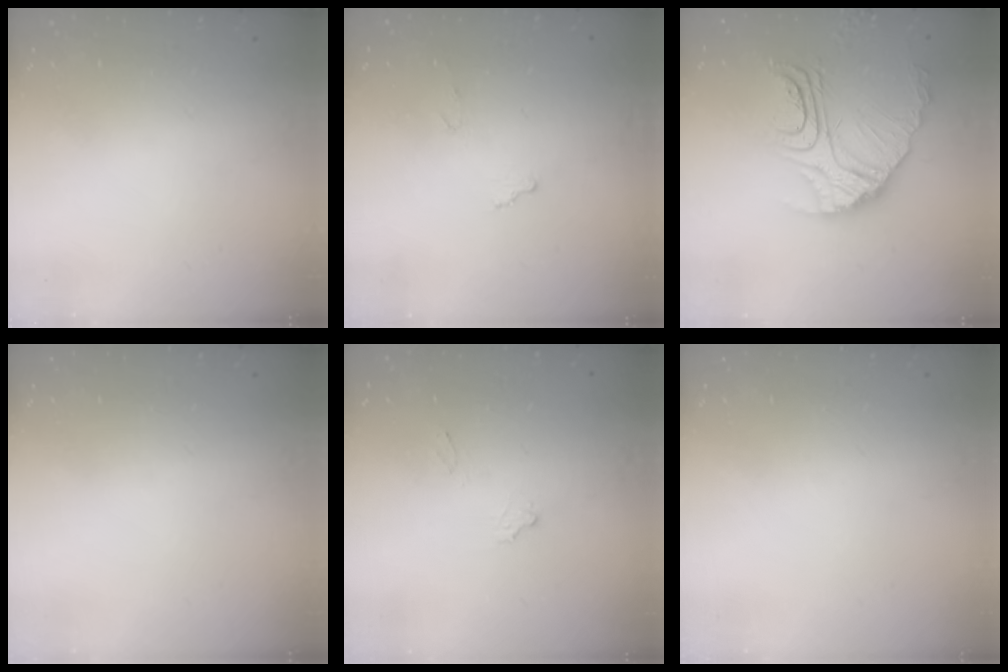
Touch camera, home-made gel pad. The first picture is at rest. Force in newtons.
{"total": 7.1, "press": 7.1, "slide": 0.4}
{"total": 18.0, "press": 17.9, "slide": 1.5}
{"total": 0.0}
{"total": 7.1, "press": 7.1, "slide": 0.3}
{"total": 0.0}